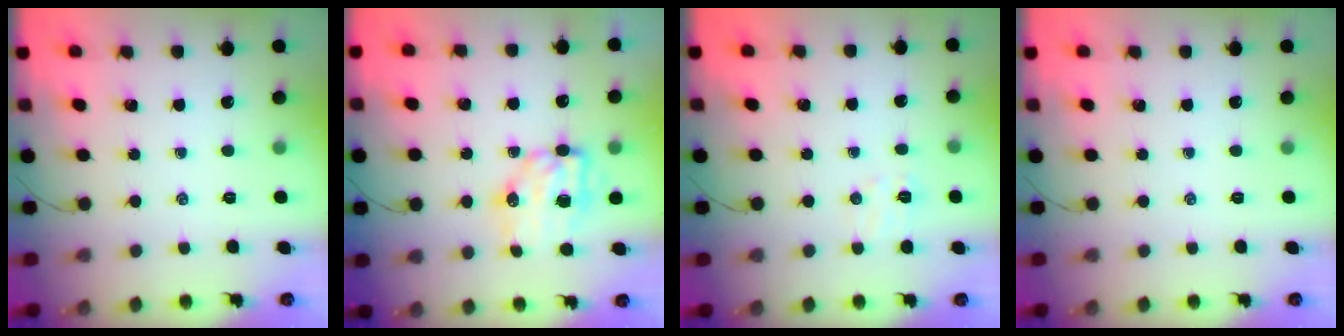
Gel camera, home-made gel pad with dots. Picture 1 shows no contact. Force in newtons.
{"total": 9.1, "press": 9.0, "slide": 1.4}
{"total": 4.9, "press": 4.7, "slide": 1.3}
{"total": 0.0}